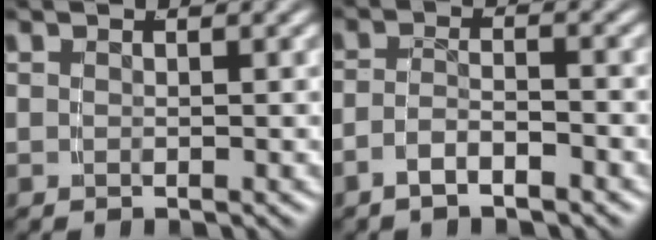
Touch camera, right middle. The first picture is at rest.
{"total": 2.6, "force": [-2.1, 0.5, 1.4], "torque": [-0.022, -0.004, -0.035]}